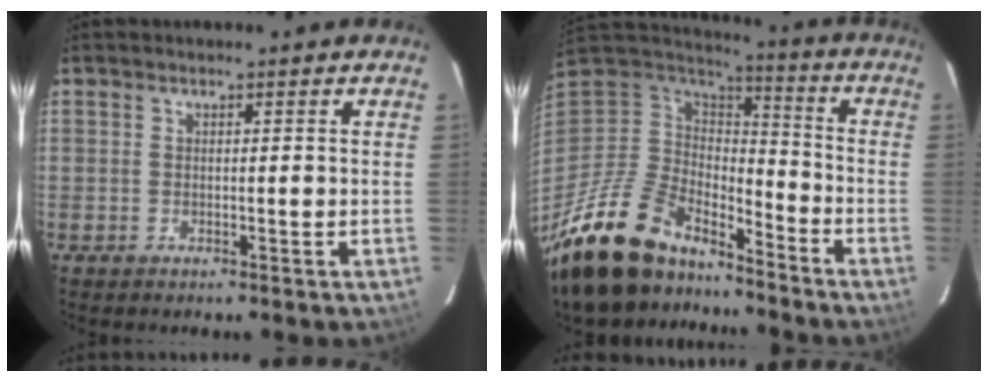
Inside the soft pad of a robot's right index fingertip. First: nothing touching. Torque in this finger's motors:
{"motor_torque": [0.58, -1.11, 0.90, 0.21]}